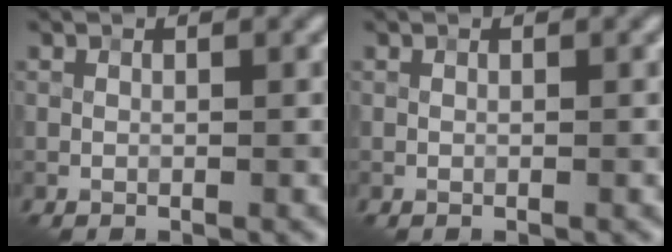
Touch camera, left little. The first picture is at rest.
{"total": 0.0}